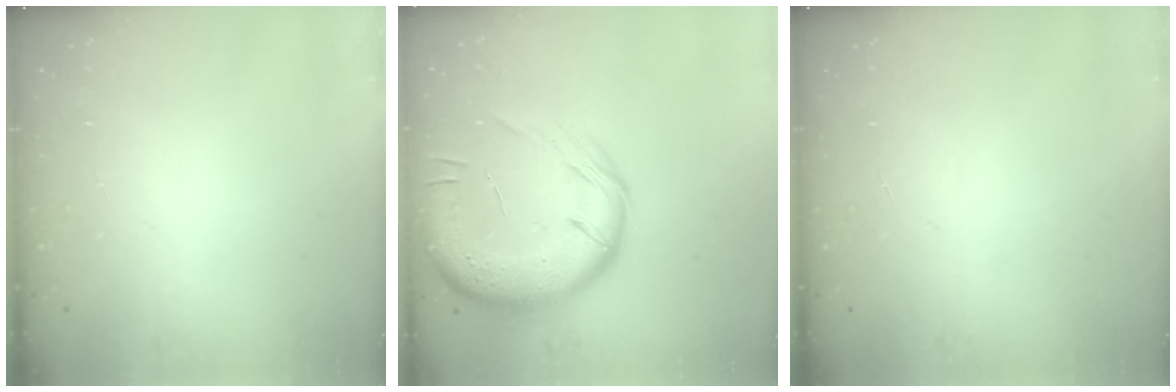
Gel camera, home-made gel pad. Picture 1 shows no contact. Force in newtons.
{"total": 18.4, "press": 18.0, "slide": 3.7}
{"total": 0.0}